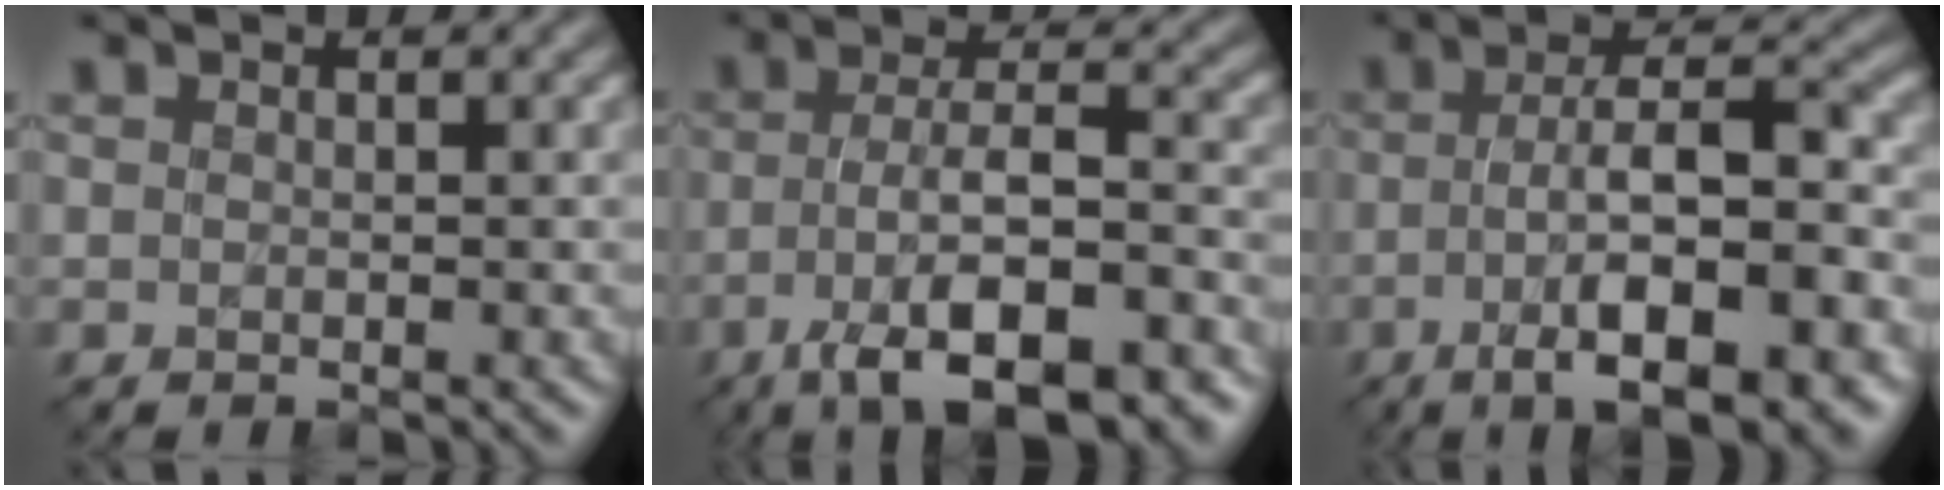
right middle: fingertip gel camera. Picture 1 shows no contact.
{"total": 10.9, "force": [-5.6, 3.9, 8.6], "torque": [-0.146, -0.003, -0.090]}
{"total": 10.4, "force": [-3.5, 3.2, 9.3], "torque": [-0.144, 0.007, -0.051]}